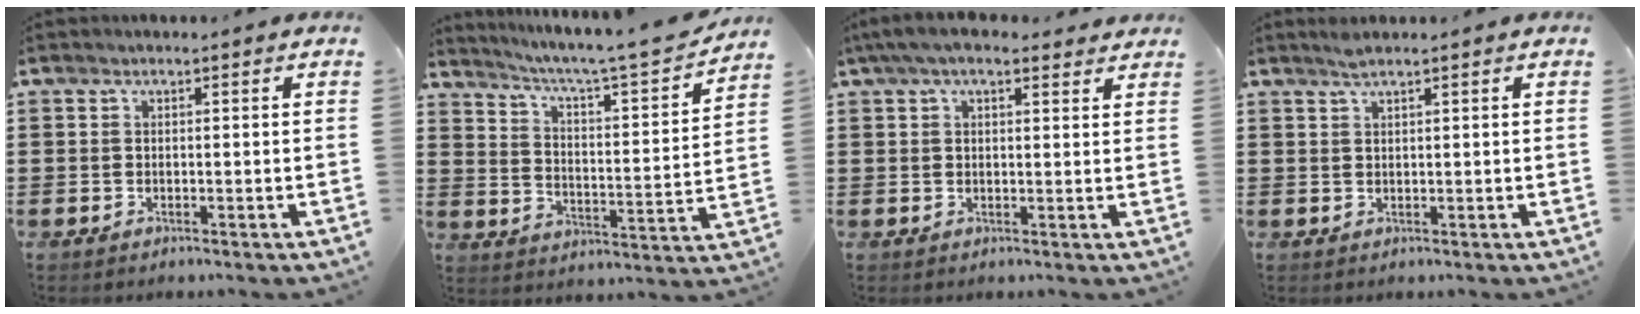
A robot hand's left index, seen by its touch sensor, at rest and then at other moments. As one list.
[{"total": 4.9, "force": [4.1, -0.2, 2.6], "torque": [-0.073, -0.038, 0.058]}, {"total": 4.8, "force": [3.6, 1.6, 2.7], "torque": [-0.062, 0.002, 0.066]}, {"total": 1.6, "force": [1.3, 0.1, 1.0], "torque": [-0.021, 0.000, 0.024]}]